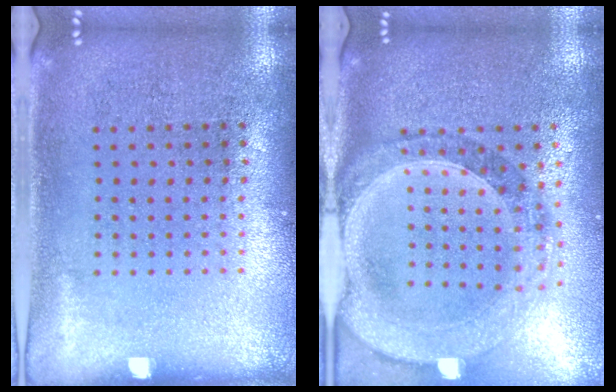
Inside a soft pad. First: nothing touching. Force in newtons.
{"total": 1.6, "press": 1.5, "slide": 0.5}